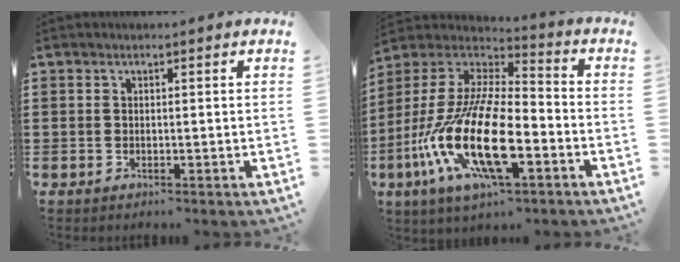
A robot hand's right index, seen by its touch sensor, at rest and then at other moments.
{"total": 18.5, "force": [-7.5, 6.9, 15.4], "torque": [-0.354, -0.005, -0.143]}